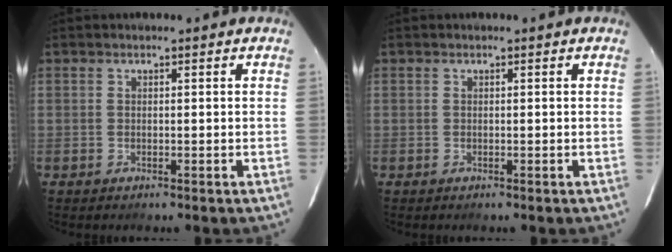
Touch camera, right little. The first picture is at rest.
{"total": 0.0}